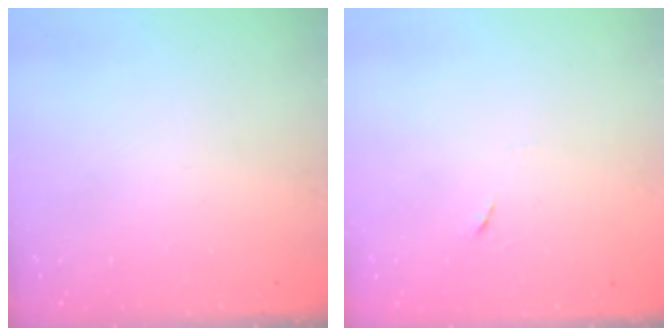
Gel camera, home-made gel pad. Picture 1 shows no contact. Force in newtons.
{"total": 5.2, "press": 5.1, "slide": 0.7}